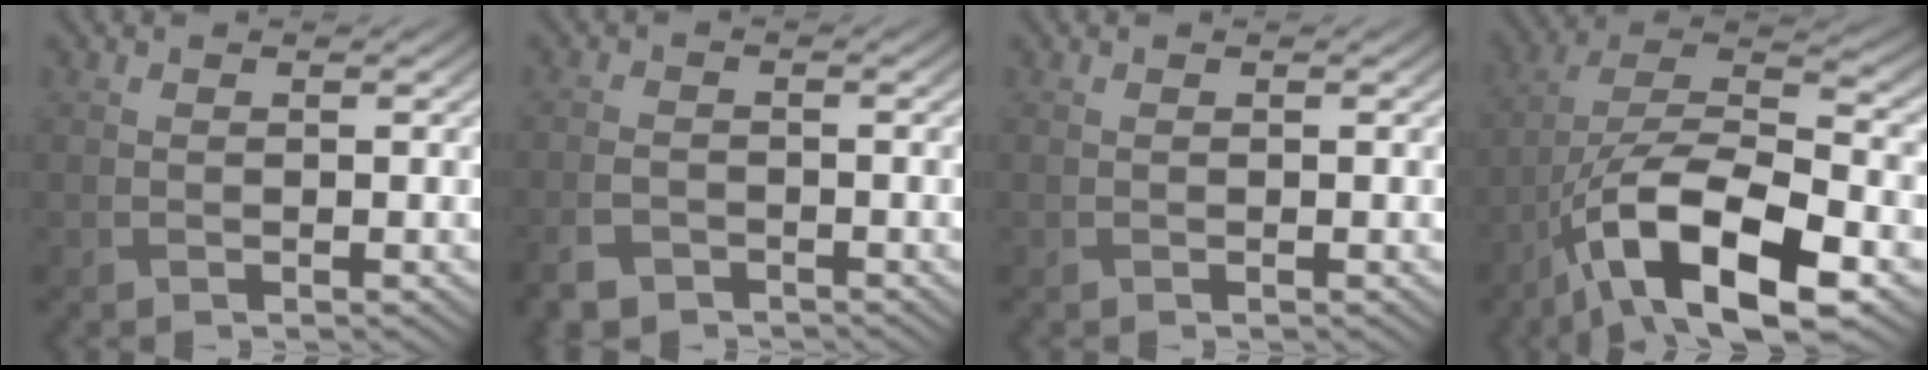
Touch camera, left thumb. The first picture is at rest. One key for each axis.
{"total": 3.4, "fx": -2.5, "fy": 1.7, "fz": 1.5, "tx": -0.034, "ty": -0.007, "tz": -0.055}
{"total": 0.0}
{"total": 15.0, "fx": -7.4, "fy": 5.6, "fz": 11.8, "tx": -0.227, "ty": -0.007, "tz": -0.140}